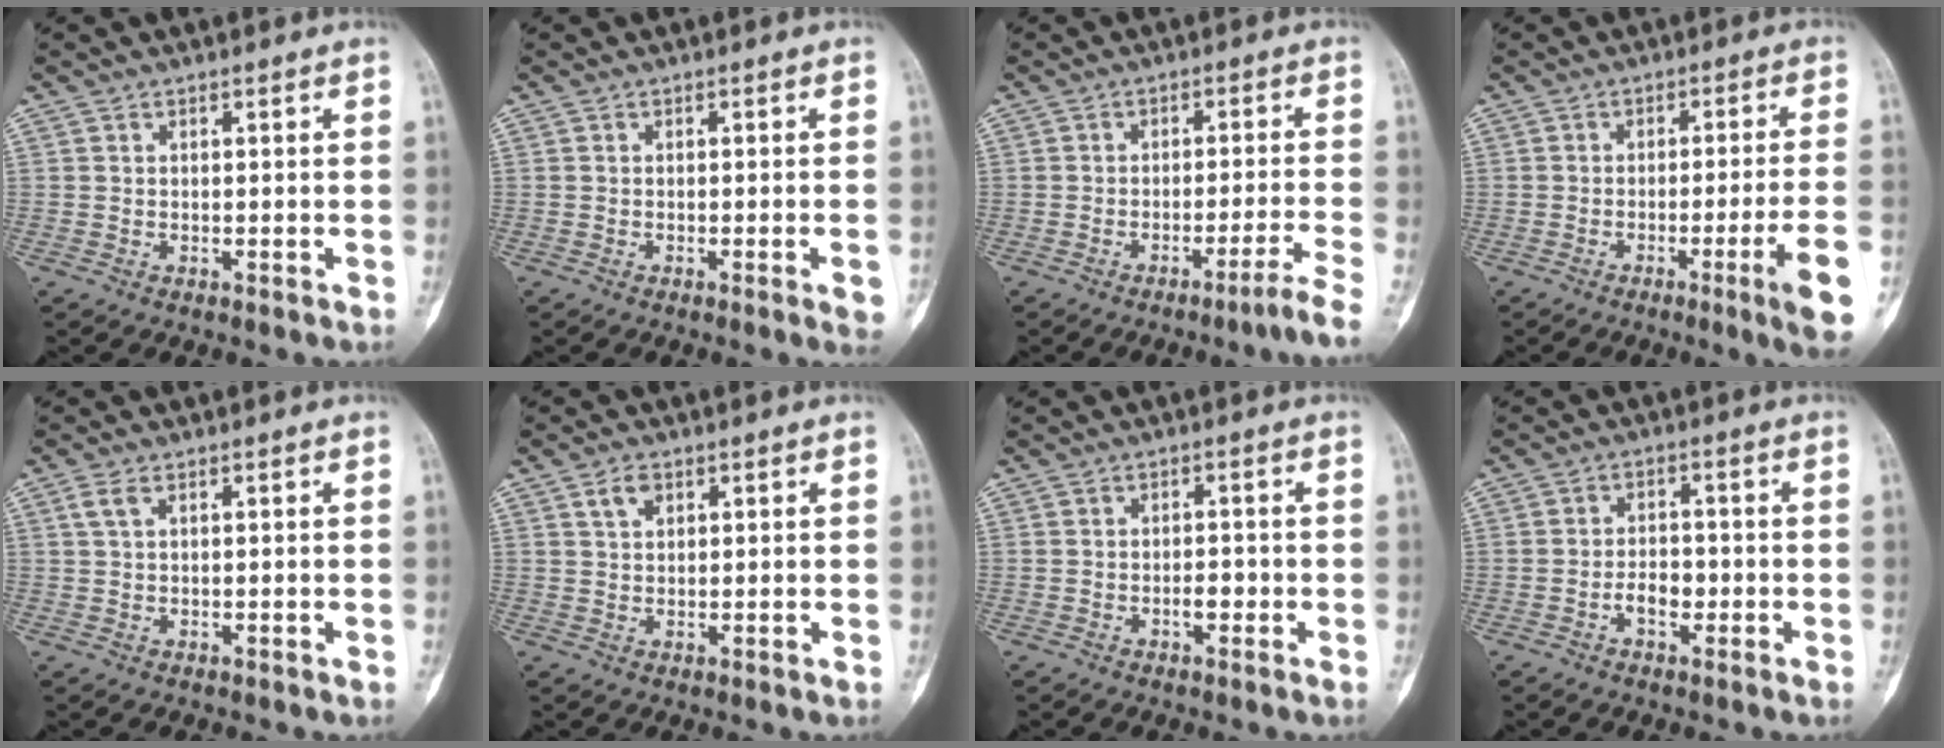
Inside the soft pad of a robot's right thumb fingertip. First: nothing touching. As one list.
[{"total": 3.0, "force": [-1.1, 0.3, 2.7], "torque": [-0.035, 0.000, -0.013]}, {"total": 5.7, "force": [-4.0, -1.3, 3.8], "torque": [-0.066, 0.022, -0.063]}, {"total": 10.0, "force": [-4.2, -0.3, 9.0], "torque": [-0.130, 0.004, -0.055]}, {"total": 2.0, "force": [0.8, 0.9, 1.6], "torque": [-0.043, 0.010, 0.021]}, {"total": 3.0, "force": [1.5, 1.9, 1.8], "torque": [-0.026, -0.002, 0.028]}, {"total": 2.3, "force": [-0.8, 1.1, 1.8], "torque": [-0.024, 0.005, -0.012]}, {"total": 3.9, "force": [-1.4, 2.2, 2.9], "torque": [-0.041, 0.013, -0.025]}]